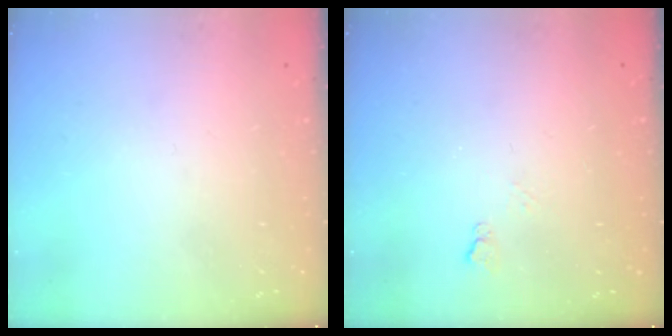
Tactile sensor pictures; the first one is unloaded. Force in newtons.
{"total": 4.2, "press": 4.1, "slide": 0.7}